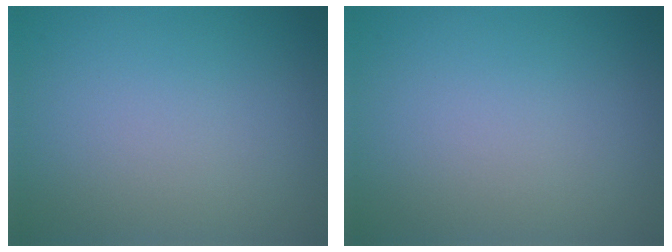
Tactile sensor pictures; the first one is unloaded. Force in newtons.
{"total": 0.0}